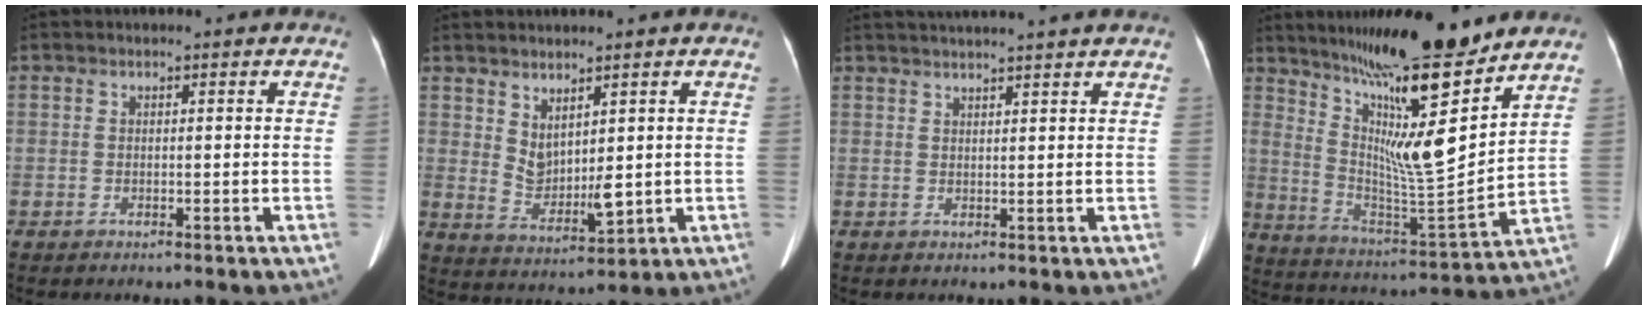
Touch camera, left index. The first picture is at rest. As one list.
[{"total": 5.1, "force": [1.9, 2.3, 4.2], "torque": [-0.087, -0.008, 0.054]}, {"total": 9.0, "force": [8.2, -1.0, 3.6], "torque": [-0.055, 0.027, 0.103]}, {"total": 18.6, "force": [13.6, 0.8, 12.7], "torque": [-0.201, -0.024, 0.236]}]